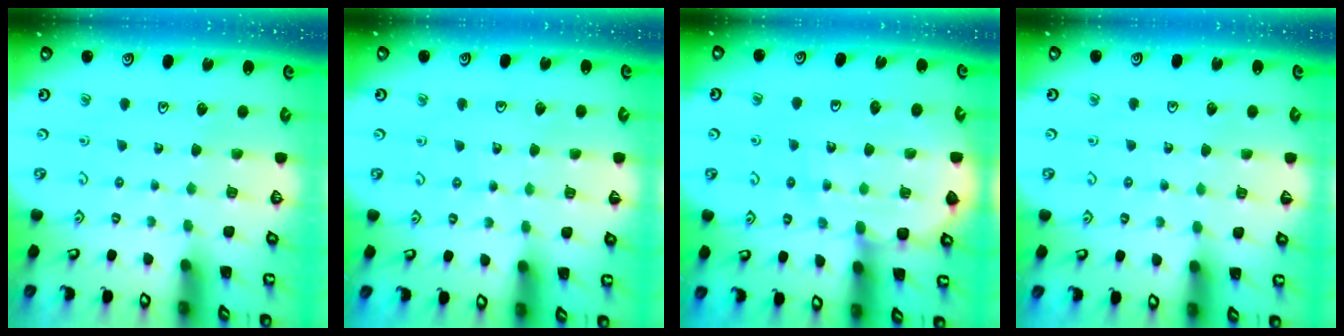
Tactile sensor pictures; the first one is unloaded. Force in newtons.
{"total": 4.9, "press": 4.5, "slide": 1.9}
{"total": 10.5, "press": 10.2, "slide": 2.5}
{"total": 1.7, "press": 1.7, "slide": 0.2}